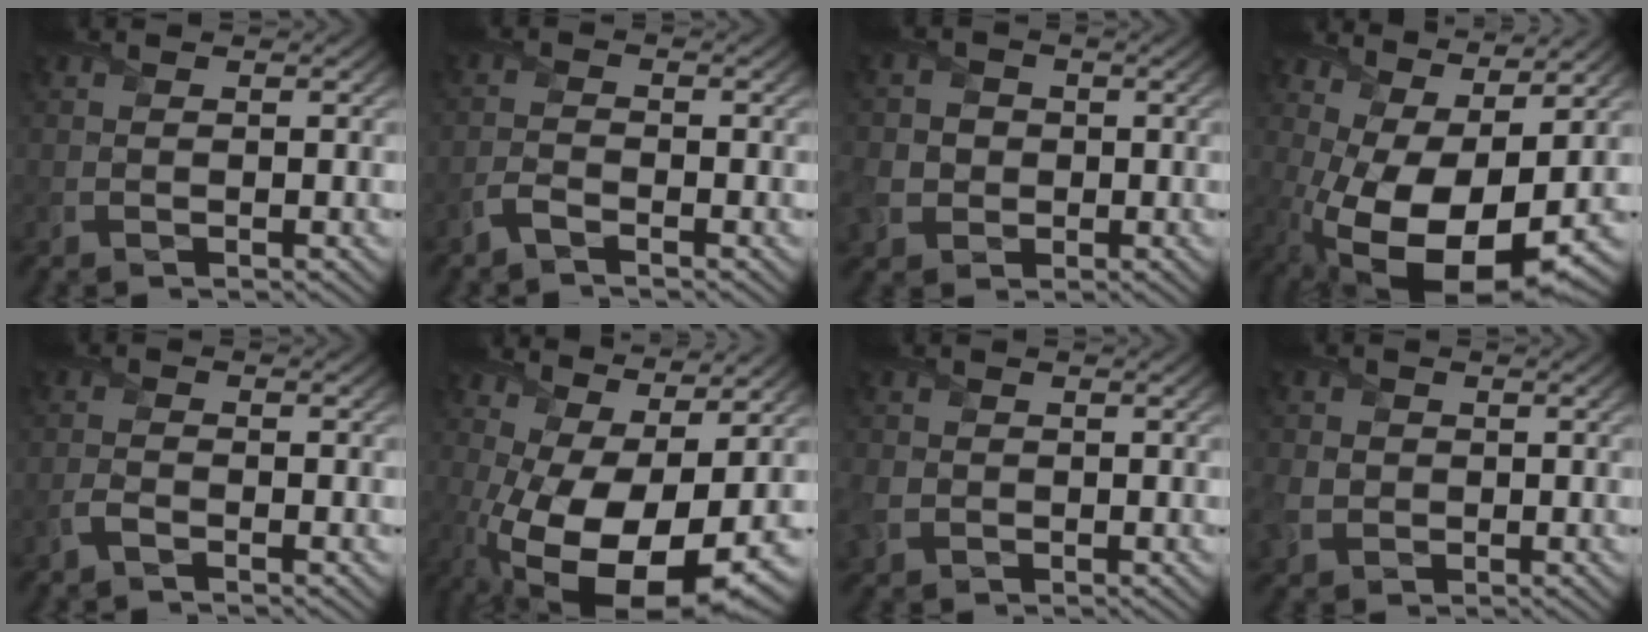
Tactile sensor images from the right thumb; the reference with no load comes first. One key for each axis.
{"total": 2.0, "fx": -1.6, "fy": 0.5, "fz": 1.1, "tx": -0.029, "ty": -0.001, "tz": -0.040}
{"total": 5.4, "fx": -0.9, "fy": 5.0, "fz": 1.9, "tx": -0.059, "ty": -0.009, "tz": -0.033}
{"total": 14.3, "fx": -0.4, "fy": 7.2, "fz": 12.3, "tx": -0.221, "ty": -0.030, "tz": 0.021}
{"total": 1.6, "fx": -1.2, "fy": 0.5, "fz": 1.0, "tx": -0.027, "ty": 0.000, "tz": -0.030}
{"total": 16.2, "fx": -2.4, "fy": 7.8, "fz": 14.0, "tx": -0.248, "ty": -0.041, "tz": -0.011}
{"total": 3.1, "fx": -0.7, "fy": 2.7, "fz": 1.4, "tx": -0.046, "ty": -0.007, "tz": -0.018}
{"total": 4.1, "fx": -0.6, "fy": 3.6, "fz": 1.8, "tx": -0.060, "ty": -0.007, "tz": -0.011}